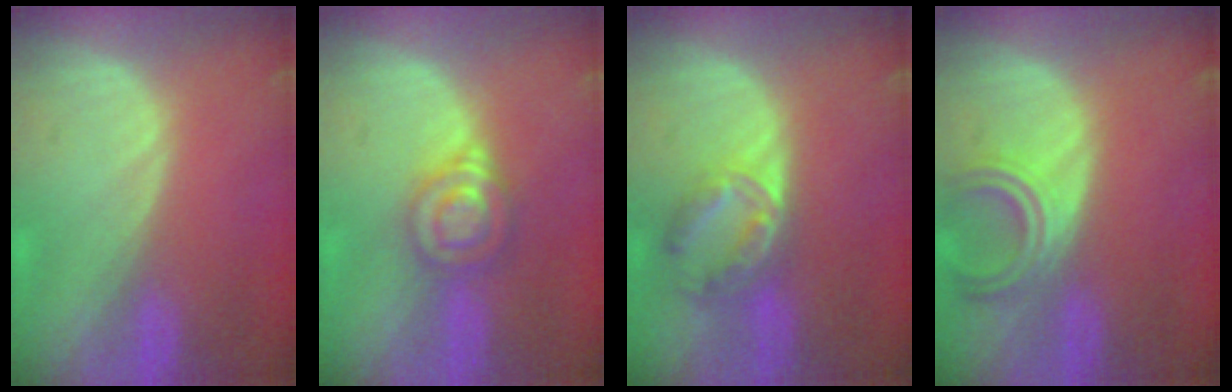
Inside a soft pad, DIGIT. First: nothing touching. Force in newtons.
{"total": 6.6, "press": 5.7, "slide": 3.4}
{"total": 7.1, "press": 6.1, "slide": 3.7}
{"total": 5.4, "press": 5.0, "slide": 2.0}